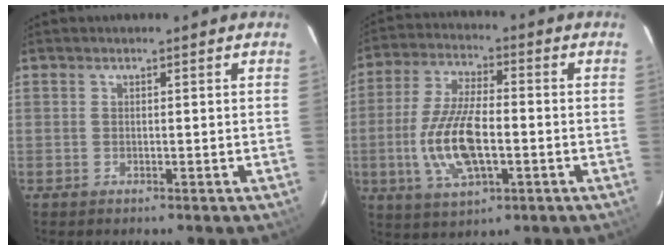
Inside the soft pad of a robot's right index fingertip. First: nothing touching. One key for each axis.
{"total": 13.5, "fx": -2.9, "fy": 5.3, "fz": 12.1, "tx": -0.254, "ty": -0.004, "tz": -0.052}